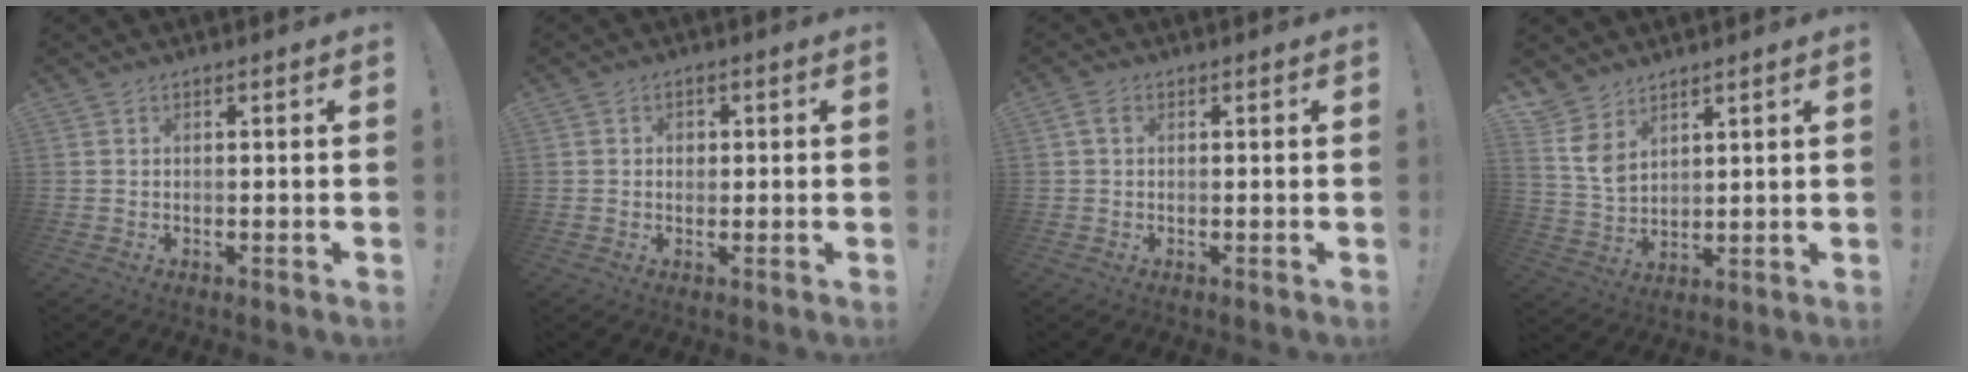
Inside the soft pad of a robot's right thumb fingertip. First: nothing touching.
{"total": 1.8, "force": [0.0, 1.6, 0.9], "torque": [-0.007, -0.002, -0.004]}
{"total": 2.3, "force": [0.7, 1.4, 1.7], "torque": [-0.030, 0.004, 0.012]}
{"total": 7.9, "force": [5.1, 5.0, 3.2], "torque": [-0.063, -0.028, 0.104]}